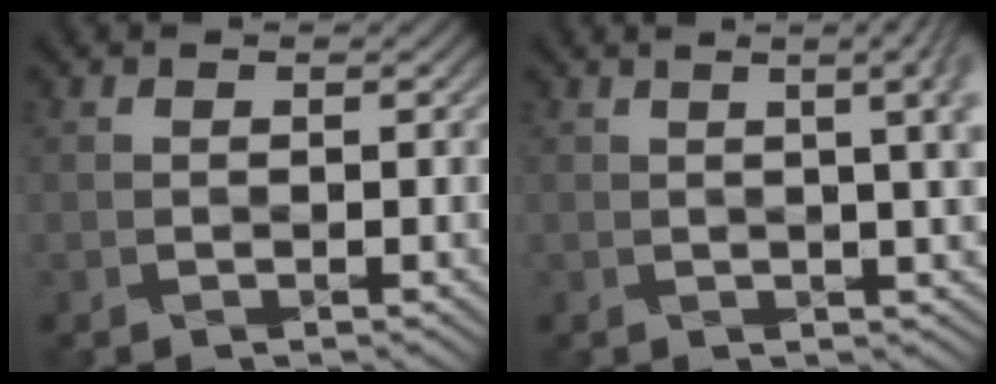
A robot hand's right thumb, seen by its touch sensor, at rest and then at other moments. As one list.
[{"total": 8.5, "force": [2.0, 2.6, 7.8], "torque": [-0.064, 0.033, 0.012]}]